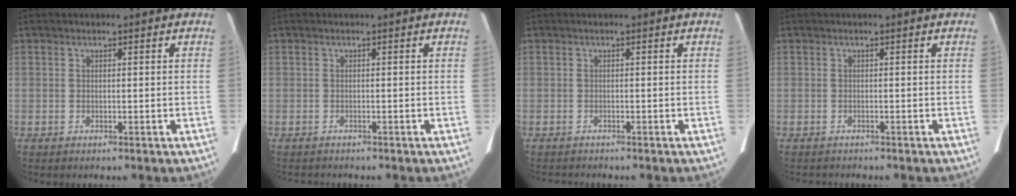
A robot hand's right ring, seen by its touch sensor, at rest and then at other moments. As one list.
[{"total": 1.6, "force": [-1.5, 0.5, 0.4], "torque": [-0.012, -0.003, -0.017]}, {"total": 1.9, "force": [-1.8, 0.5, 0.5], "torque": [-0.011, -0.006, -0.021]}, {"total": 1.6, "force": [-1.5, 0.5, 0.4], "torque": [-0.012, -0.003, -0.017]}]